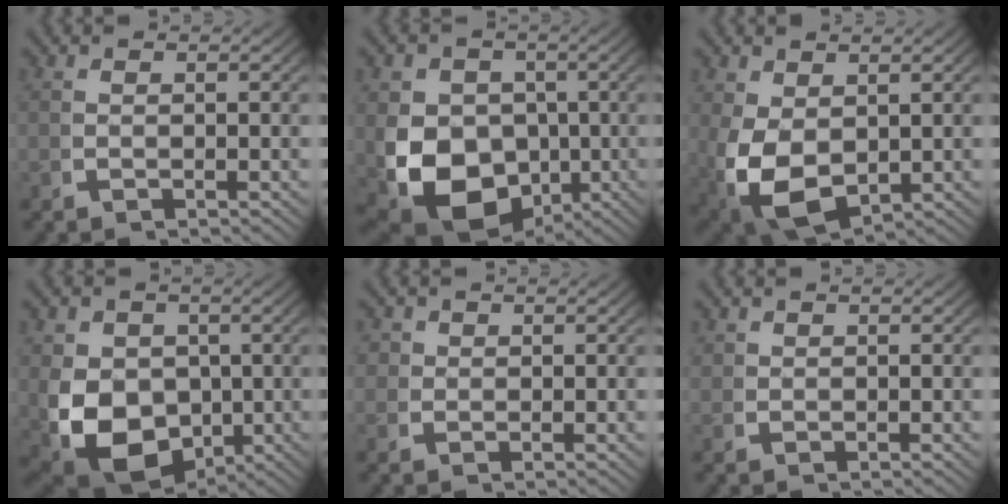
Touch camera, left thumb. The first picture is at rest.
{"total": 14.9, "force": [-2.9, 11.6, 8.8], "torque": [-0.196, -0.077, -0.018]}
{"total": 8.5, "force": [-1.7, 6.0, 5.8], "torque": [-0.154, -0.055, 0.006]}
{"total": 13.2, "force": [-2.7, 10.0, 8.1], "torque": [-0.193, -0.077, -0.008]}
{"total": 2.4, "force": [1.0, 2.0, 0.8], "torque": [-0.021, -0.009, 0.020]}
{"total": 1.0, "force": [0.9, 0.4, 0.1], "torque": [-0.003, -0.004, 0.022]}